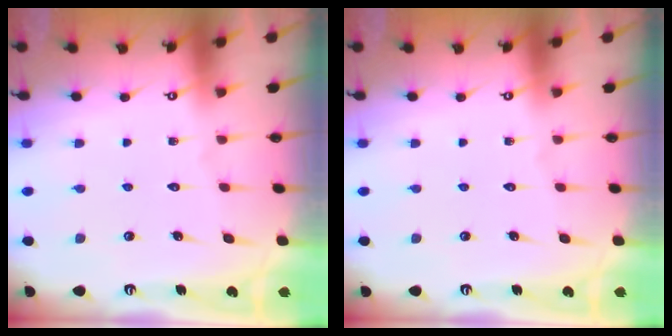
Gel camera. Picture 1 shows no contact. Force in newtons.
{"total": 0.0}